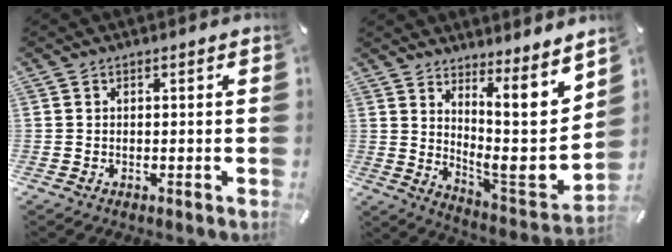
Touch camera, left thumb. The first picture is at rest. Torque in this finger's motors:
{"motor_torque": [1.74, 1.70, 1.40, -1.36, 0.12]}